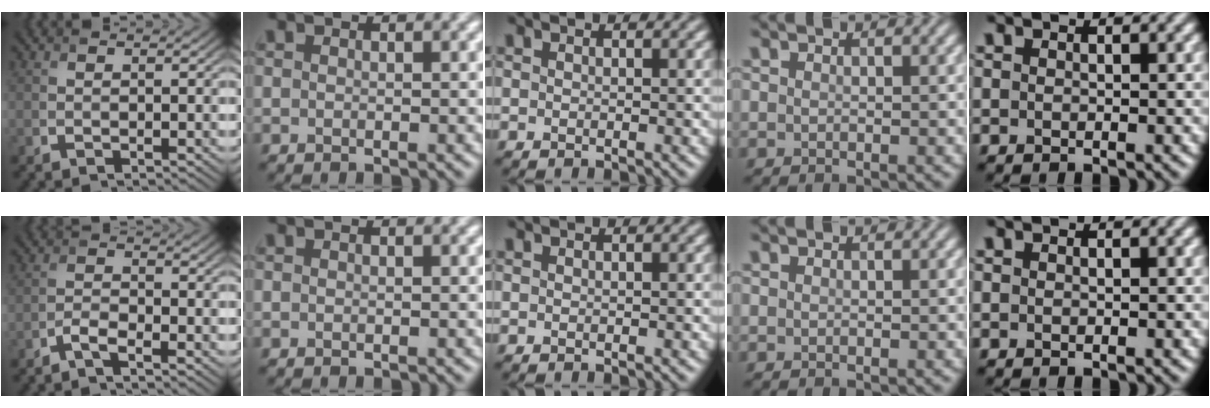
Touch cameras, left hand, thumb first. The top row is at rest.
{"thumb": {"total": 2.1, "force": [-1.6, 0.4, 1.3], "torque": [-0.030, 0.003, -0.040]}}